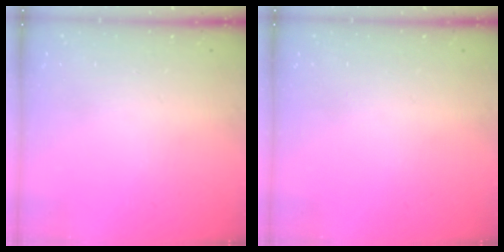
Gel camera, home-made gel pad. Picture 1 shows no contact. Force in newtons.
{"total": 0.0}